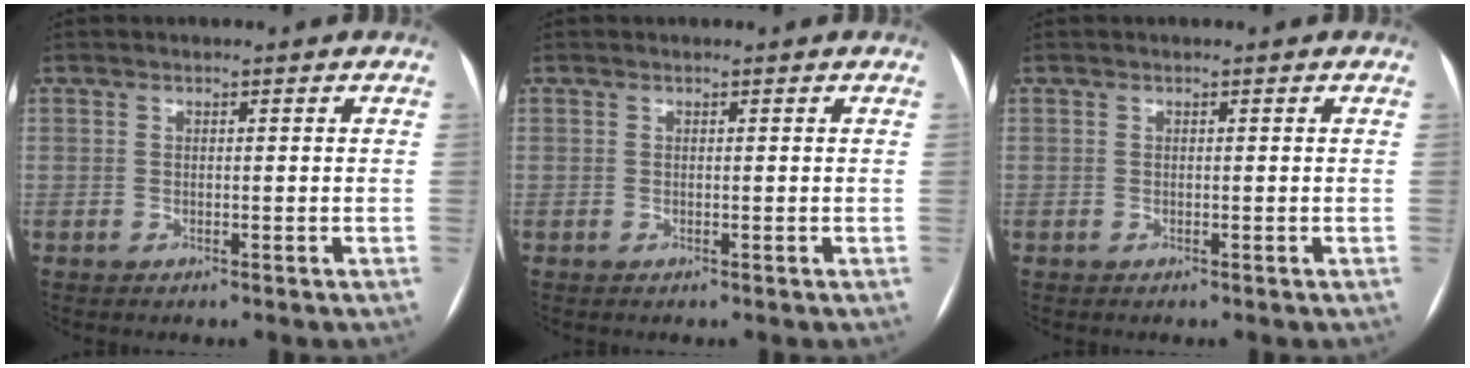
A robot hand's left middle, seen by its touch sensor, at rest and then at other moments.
{"total": 0.0}
{"total": 0.0}